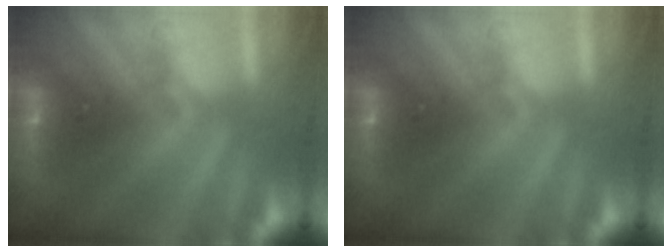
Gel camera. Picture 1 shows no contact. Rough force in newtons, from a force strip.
{"total": 0.0}